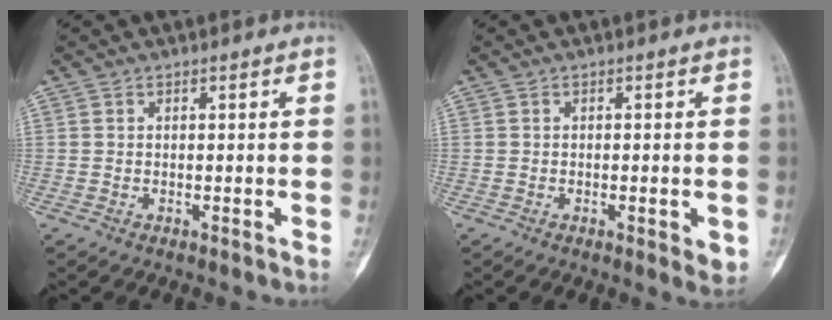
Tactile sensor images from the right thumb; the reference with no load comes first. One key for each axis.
{"total": 3.3, "fx": -0.9, "fy": 1.2, "fz": 2.9, "tx": -0.027, "ty": -0.005, "tz": -0.010}